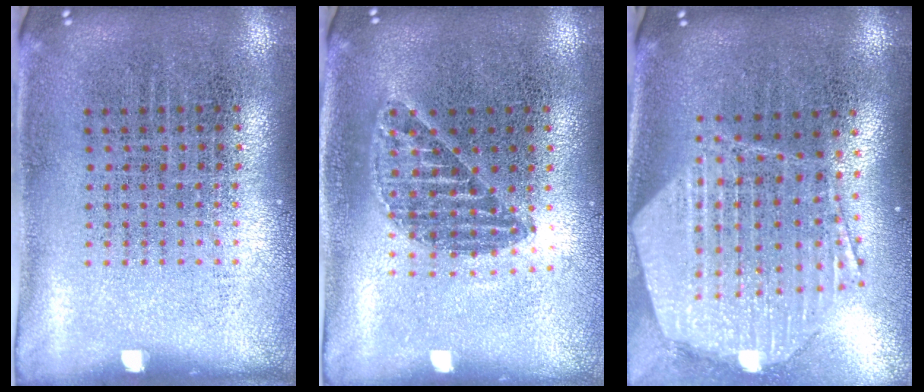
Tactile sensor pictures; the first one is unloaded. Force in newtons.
{"total": 1.1, "press": 1.0, "slide": 0.4}
{"total": 2.3, "press": 1.9, "slide": 1.3}